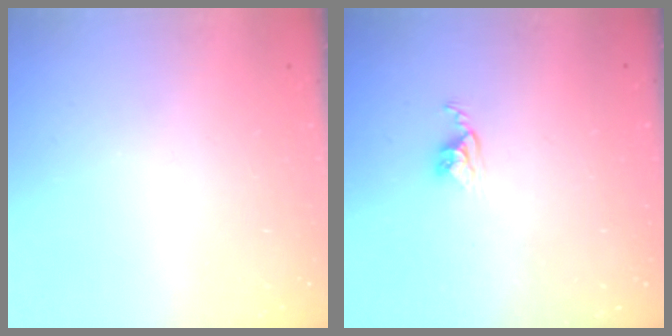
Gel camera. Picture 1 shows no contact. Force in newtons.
{"total": 3.9, "press": 3.9, "slide": 0.2}